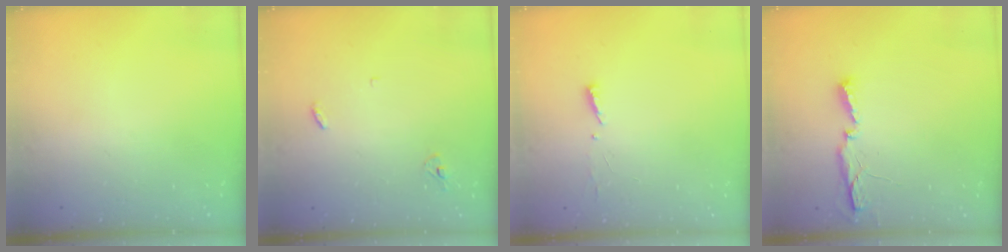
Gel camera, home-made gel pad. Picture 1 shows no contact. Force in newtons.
{"total": 3.3, "press": 3.2, "slide": 0.3}
{"total": 4.1, "press": 4.0, "slide": 1.0}
{"total": 5.0, "press": 4.9, "slide": 0.9}